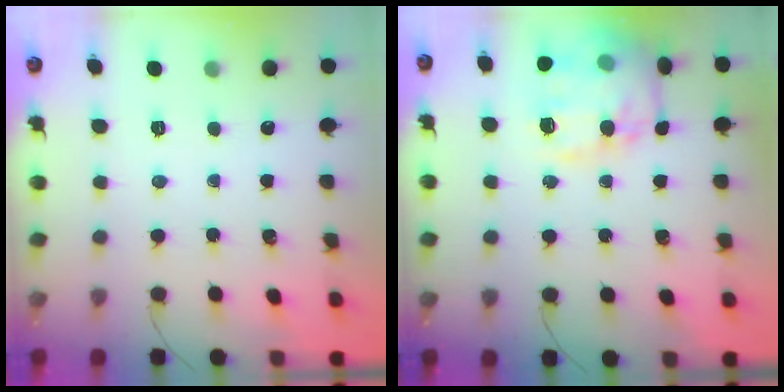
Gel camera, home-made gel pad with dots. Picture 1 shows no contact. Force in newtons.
{"total": 17.7, "press": 17.7, "slide": 1.2}